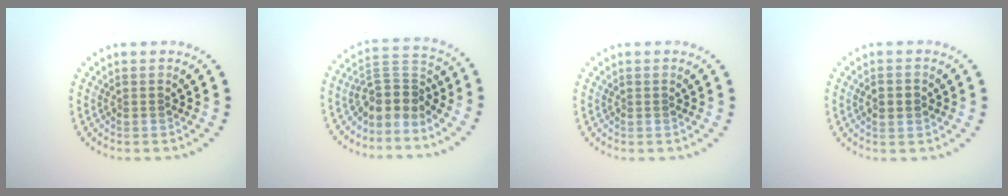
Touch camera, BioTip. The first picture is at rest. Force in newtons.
{"total": 3.6, "press": 2.7, "slide": 2.4}
{"total": 0.0}
{"total": 2.2, "press": 2.2, "slide": 0.1}